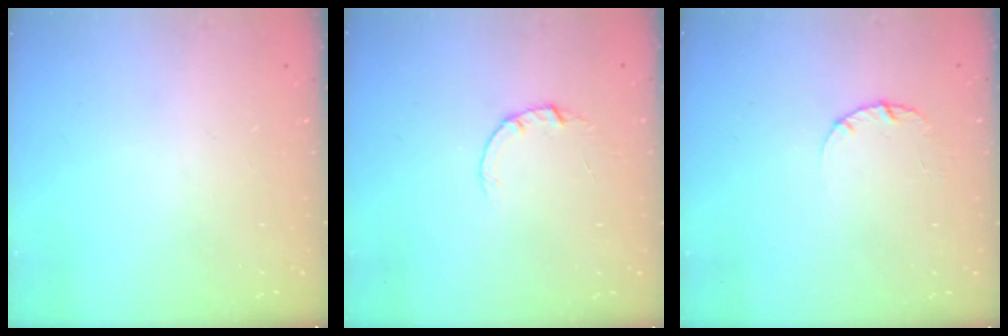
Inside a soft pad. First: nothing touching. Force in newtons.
{"total": 2.0, "press": 2.0, "slide": 0.2}
{"total": 2.6, "press": 2.6, "slide": 0.3}